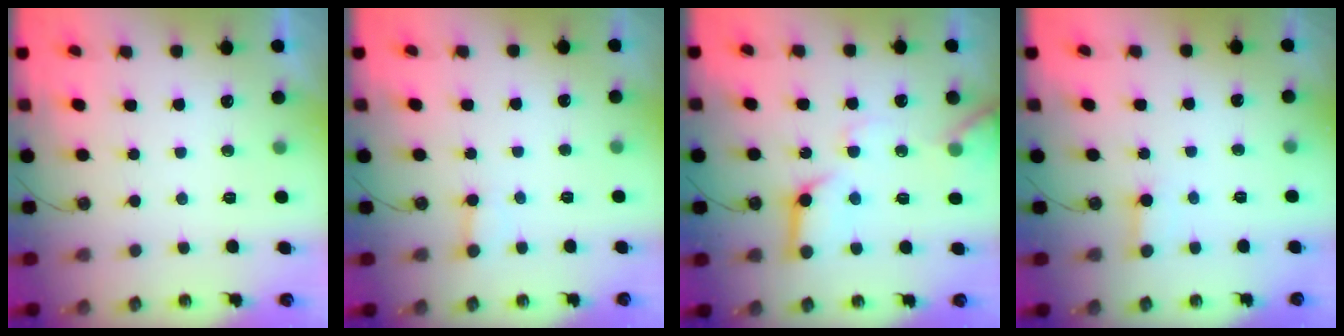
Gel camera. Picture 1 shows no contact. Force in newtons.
{"total": 2.4, "press": 2.4, "slide": 0.1}
{"total": 13.9, "press": 13.8, "slide": 1.6}
{"total": 2.3, "press": 2.3, "slide": 0.2}